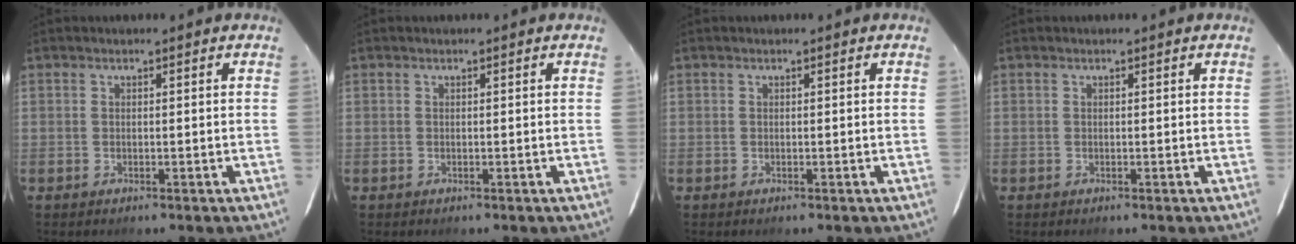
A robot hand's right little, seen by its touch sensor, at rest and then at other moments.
{"total": 0.0}
{"total": 0.0}
{"total": 0.0}